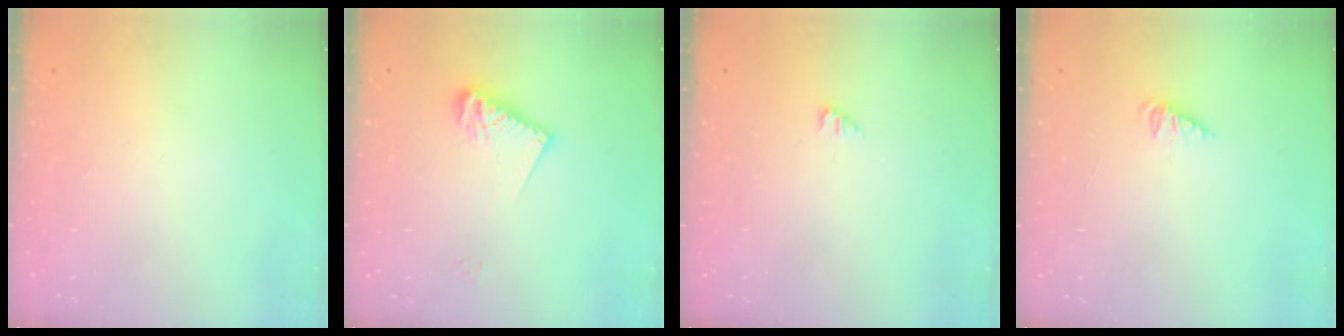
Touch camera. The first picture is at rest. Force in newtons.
{"total": 9.4, "press": 9.4, "slide": 0.4}
{"total": 1.2, "press": 1.1, "slide": 0.2}
{"total": 1.7, "press": 1.7, "slide": 0.2}